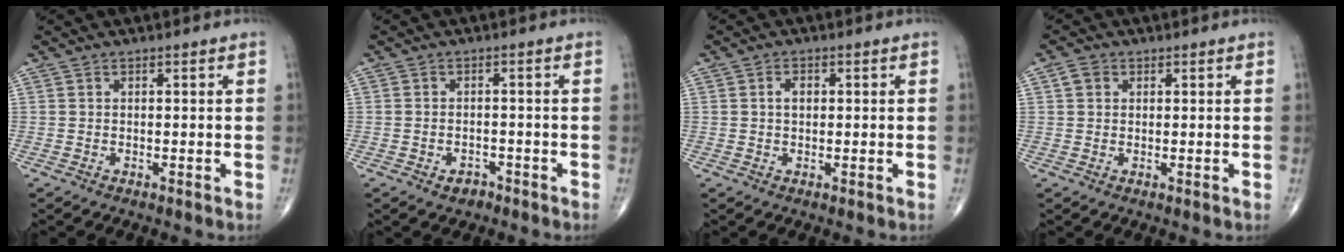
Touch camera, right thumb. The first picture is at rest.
{"total": 2.4, "force": [-1.5, 1.6, 0.9], "torque": [-0.009, 0.011, -0.018]}
{"total": 2.3, "force": [0.4, 1.6, 1.7], "torque": [-0.026, 0.006, 0.004]}
{"total": 2.3, "force": [0.8, 1.9, 1.1], "torque": [-0.015, 0.004, 0.012]}